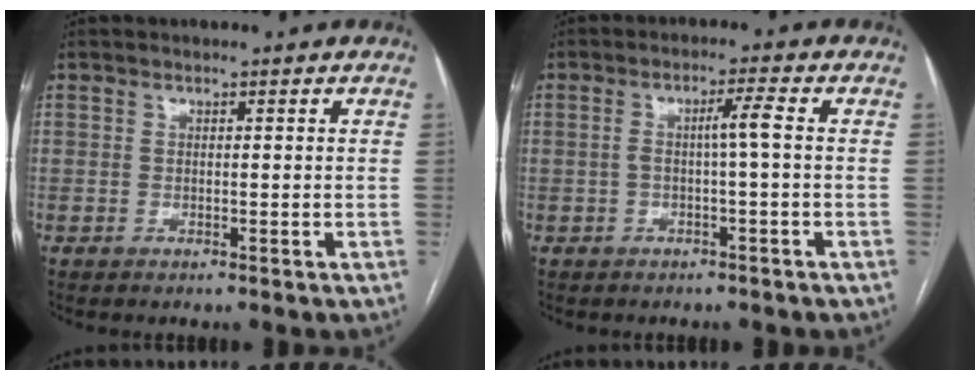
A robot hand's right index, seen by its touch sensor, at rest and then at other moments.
{"total": 3.2, "force": [-0.2, -0.4, 3.2], "torque": [-0.056, 0.012, 0.000]}